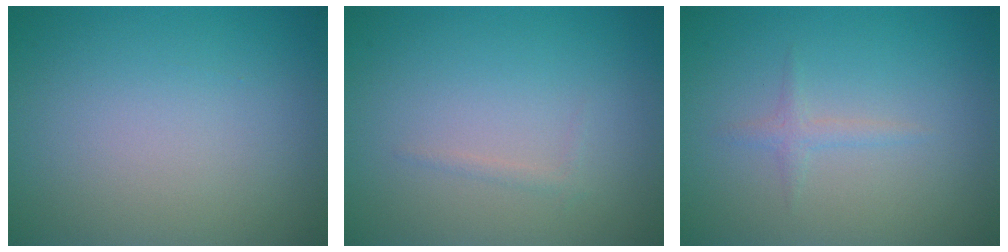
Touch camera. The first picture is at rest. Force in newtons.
{"total": 0.6, "press": 0.6, "slide": 0.1}
{"total": 1.0, "press": 1.0, "slide": 0.1}